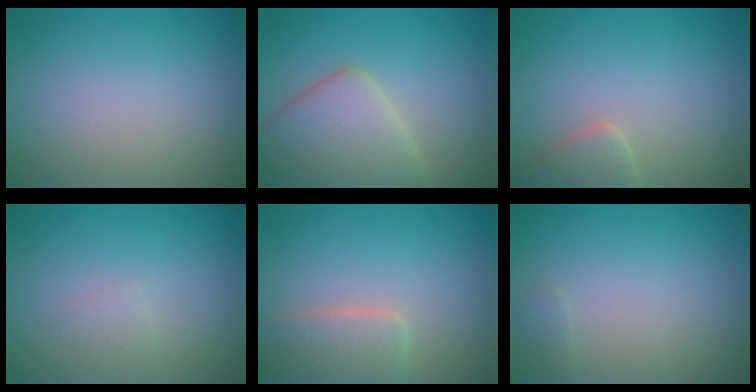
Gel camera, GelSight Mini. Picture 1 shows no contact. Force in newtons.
{"total": 6.7, "press": 6.7, "slide": 0.2}
{"total": 2.5, "press": 2.5, "slide": 0.3}
{"total": 0.7, "press": 0.7, "slide": 0.0}
{"total": 3.7, "press": 3.7, "slide": 0.2}
{"total": 0.7, "press": 0.7, "slide": 0.0}